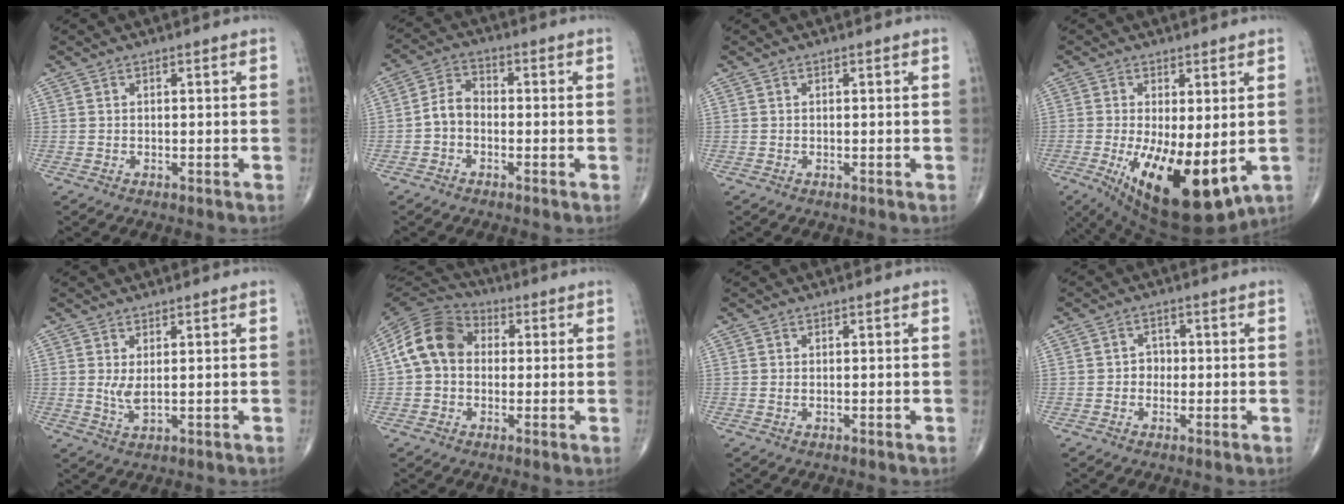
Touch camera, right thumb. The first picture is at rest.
{"total": 4.8, "force": [-1.4, 3.4, 3.0], "torque": [-0.044, 0.019, -0.039]}
{"total": 0.0}
{"total": 16.8, "force": [-3.7, 6.6, 15.0], "torque": [-0.236, -0.032, -0.034]}
{"total": 2.8, "force": [0.6, 0.9, 2.6], "torque": [-0.051, -0.012, 0.019]}
{"total": 11.8, "force": [1.0, 9.2, 7.3], "torque": [-0.127, 0.031, 0.003]}
{"total": 0.0}
{"total": 2.1, "force": [-0.4, 1.9, 0.9], "torque": [0.006, 0.008, -0.012]}